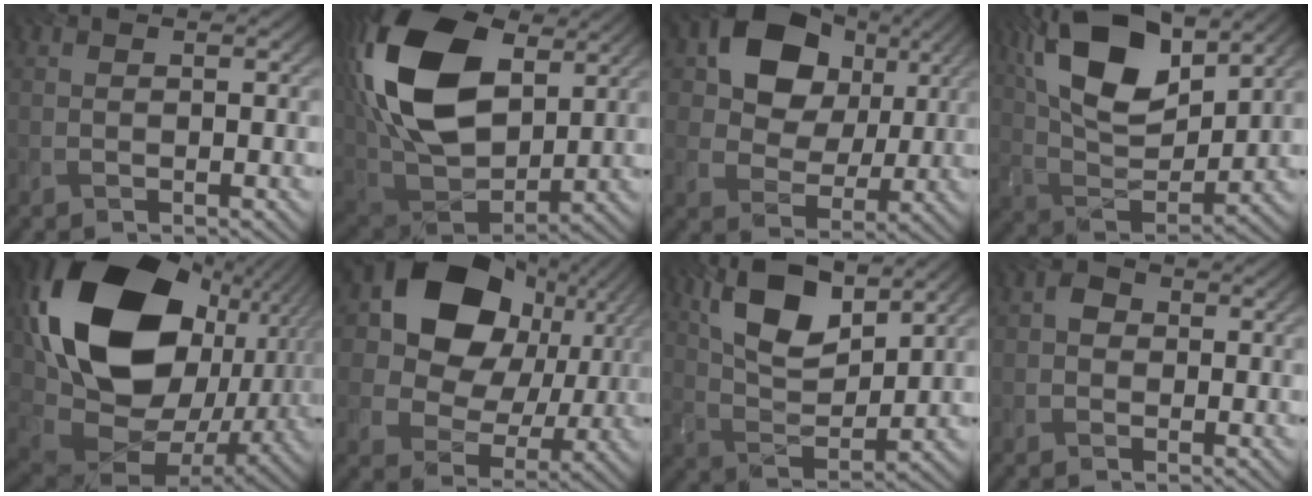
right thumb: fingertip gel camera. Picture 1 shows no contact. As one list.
[{"total": 20.3, "force": [6.9, 12.3, 14.6], "torque": [-0.350, 0.031, 0.119]}, {"total": 12.6, "force": [4.4, 9.6, 6.9], "torque": [-0.137, 0.009, 0.066]}, {"total": 16.6, "force": [8.2, 7.9, 12.2], "torque": [-0.258, 0.014, 0.139]}, {"total": 22.1, "force": [5.4, 16.0, 14.3], "torque": [-0.346, -0.027, 0.122]}, {"total": 15.6, "force": [5.0, 11.9, 8.9], "torque": [-0.159, 0.011, 0.078]}, {"total": 12.3, "force": [6.5, 5.4, 8.9], "torque": [-0.189, 0.006, 0.125]}, {"total": 1.8, "force": [-0.1, 1.6, 0.7], "torque": [-0.011, 0.001, -0.010]}]